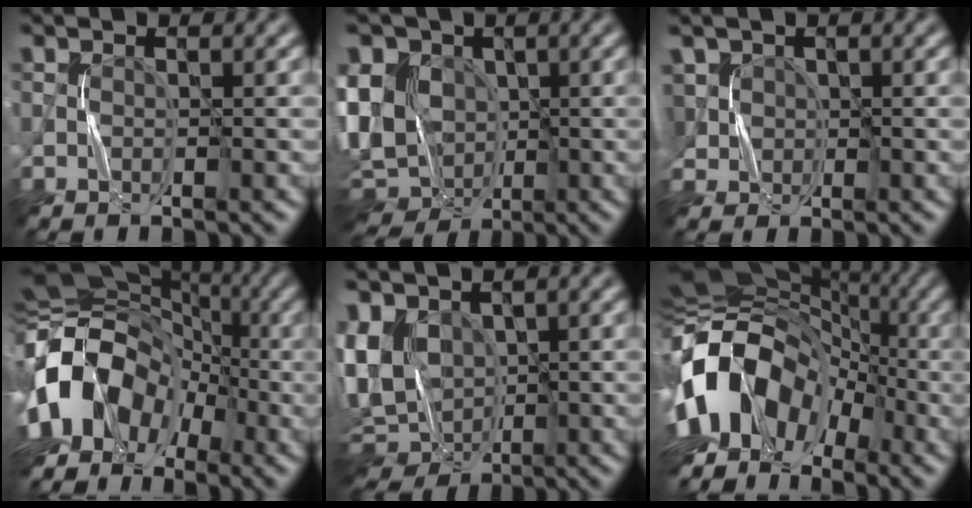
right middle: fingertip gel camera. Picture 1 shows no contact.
{"total": 12.3, "force": [-0.6, 9.1, 8.3], "torque": [-0.156, 0.012, -0.016]}
{"total": 1.3, "force": [0.9, 1.0, 0.1], "torque": [-0.013, -0.001, 0.032]}
{"total": 11.1, "force": [-4.6, 7.7, 6.5], "torque": [-0.122, -0.024, -0.089]}
{"total": 7.4, "force": [0.0, 4.5, 5.9], "torque": [-0.116, -0.021, 0.017]}
{"total": 12.1, "force": [-4.6, 8.1, 7.8], "torque": [-0.146, -0.019, -0.086]}